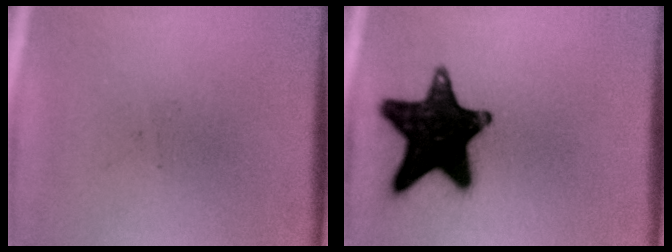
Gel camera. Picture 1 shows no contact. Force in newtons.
{"total": 17.7}